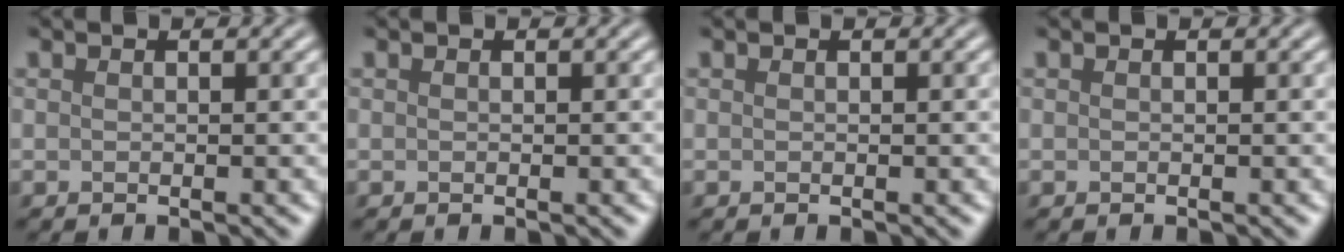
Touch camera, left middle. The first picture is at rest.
{"total": 0.0}
{"total": 0.0}
{"total": 0.0}